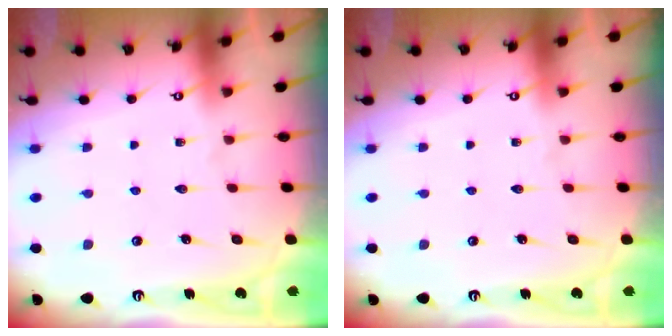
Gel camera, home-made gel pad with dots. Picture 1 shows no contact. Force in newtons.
{"total": 0.0}